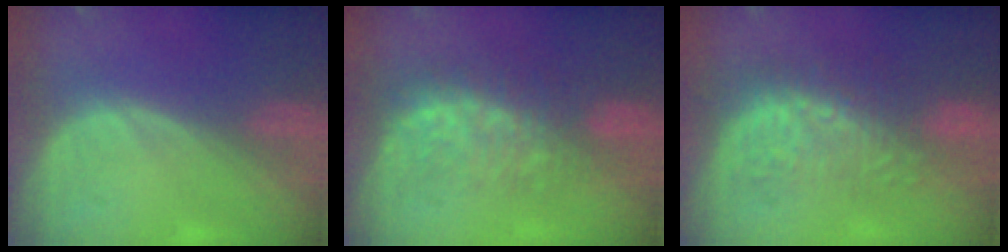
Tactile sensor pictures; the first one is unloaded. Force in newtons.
{"total": 7.8, "press": 7.7, "slide": 1.3}
{"total": 8.7, "press": 8.6, "slide": 1.6}